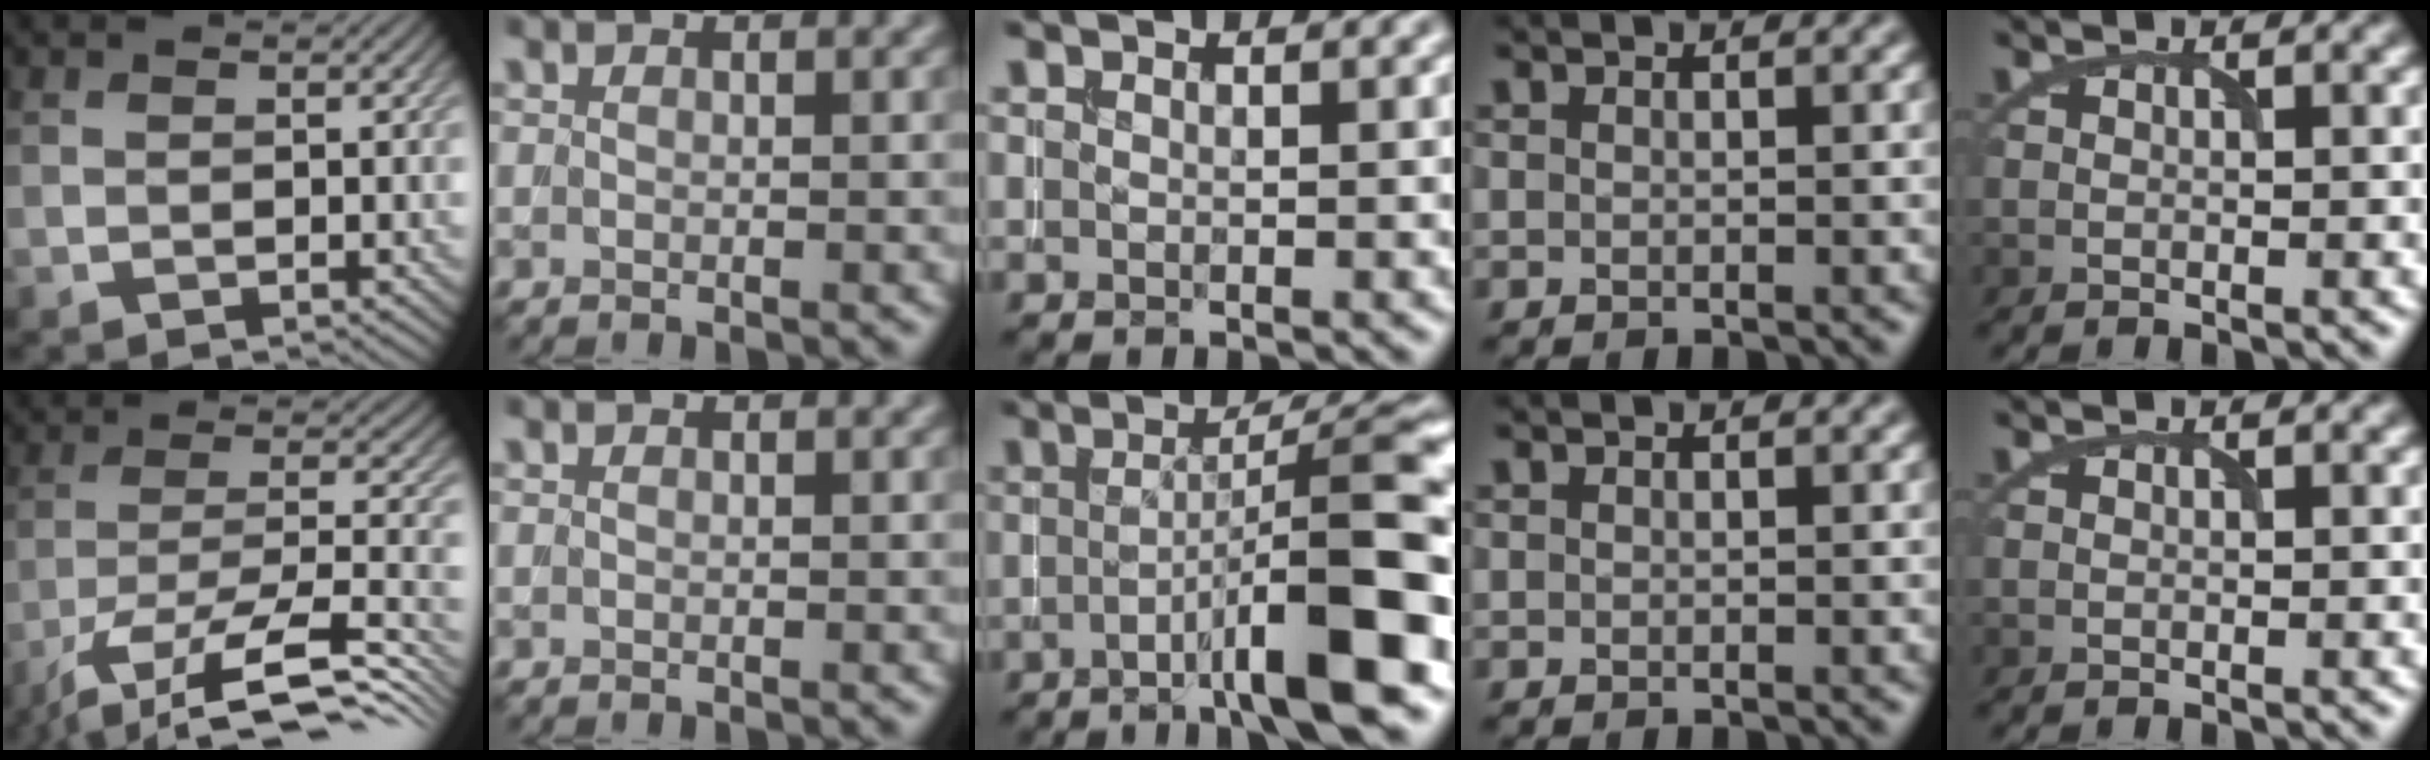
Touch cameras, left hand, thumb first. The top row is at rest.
{"thumb": {"total": 14.1, "force": [-9.7, 4.0, 9.4], "torque": [-0.185, -0.009, -0.163]}, "middle": {"total": 10.3, "force": [-2.7, 1.3, 9.8], "torque": [-0.125, 0.019, -0.049]}}